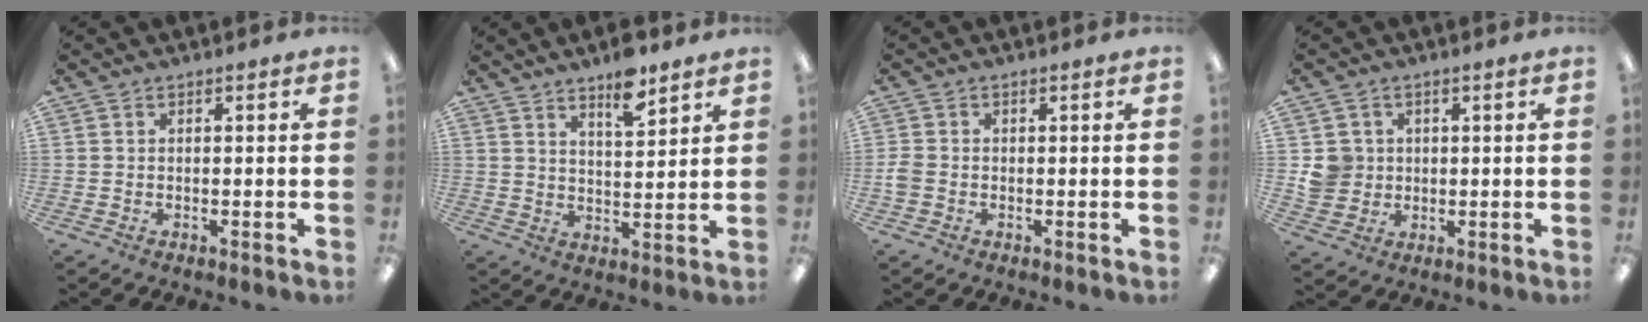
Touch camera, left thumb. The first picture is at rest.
{"total": 7.8, "force": [6.1, 2.2, 4.3], "torque": [-0.058, -0.039, 0.101]}
{"total": 2.2, "force": [-0.5, 1.6, 1.4], "torque": [-0.030, 0.001, -0.010]}
{"total": 5.5, "force": [0.9, 5.3, 1.2], "torque": [-0.019, 0.009, 0.019]}